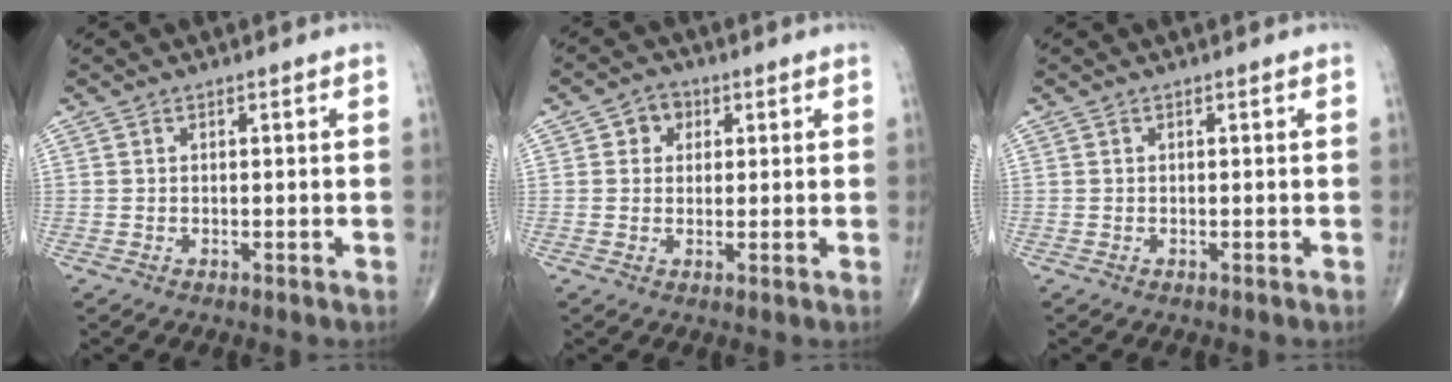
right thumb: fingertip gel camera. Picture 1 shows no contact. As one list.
[{"total": 3.7, "force": [1.2, 3.2, 1.5], "torque": [0.001, 0.002, 0.012]}, {"total": 0.0}]